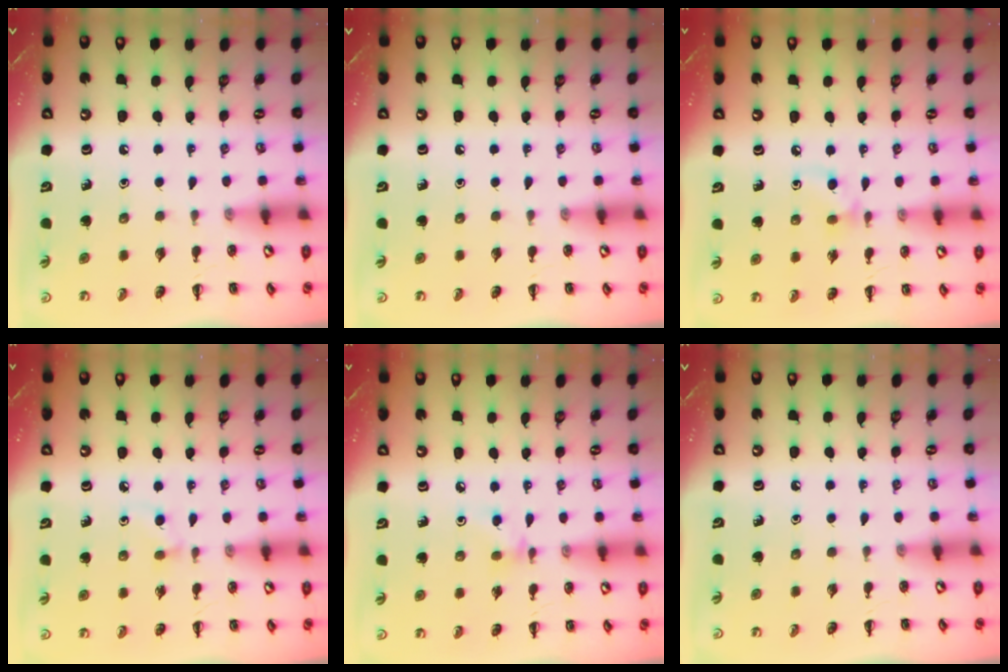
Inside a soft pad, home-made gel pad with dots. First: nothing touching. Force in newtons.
{"total": 0.0}
{"total": 6.3, "press": 6.1, "slide": 1.6}
{"total": 4.1, "press": 3.7, "slide": 1.7}
{"total": 4.8, "press": 4.6, "slide": 1.2}
{"total": 0.0}